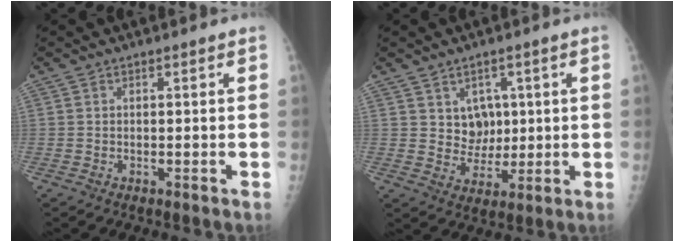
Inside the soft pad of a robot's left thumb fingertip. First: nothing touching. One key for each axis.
{"total": 5.8, "fx": 1.7, "fy": 4.8, "fz": 2.7, "tx": -0.009, "ty": -0.013, "tz": 0.036}